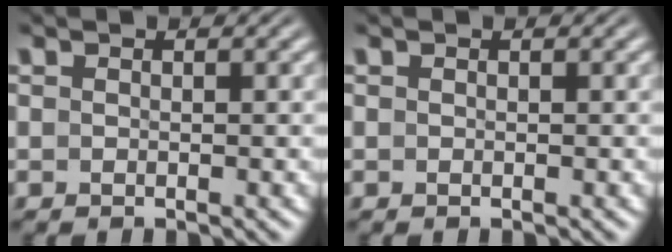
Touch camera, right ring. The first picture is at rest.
{"total": 0.0}